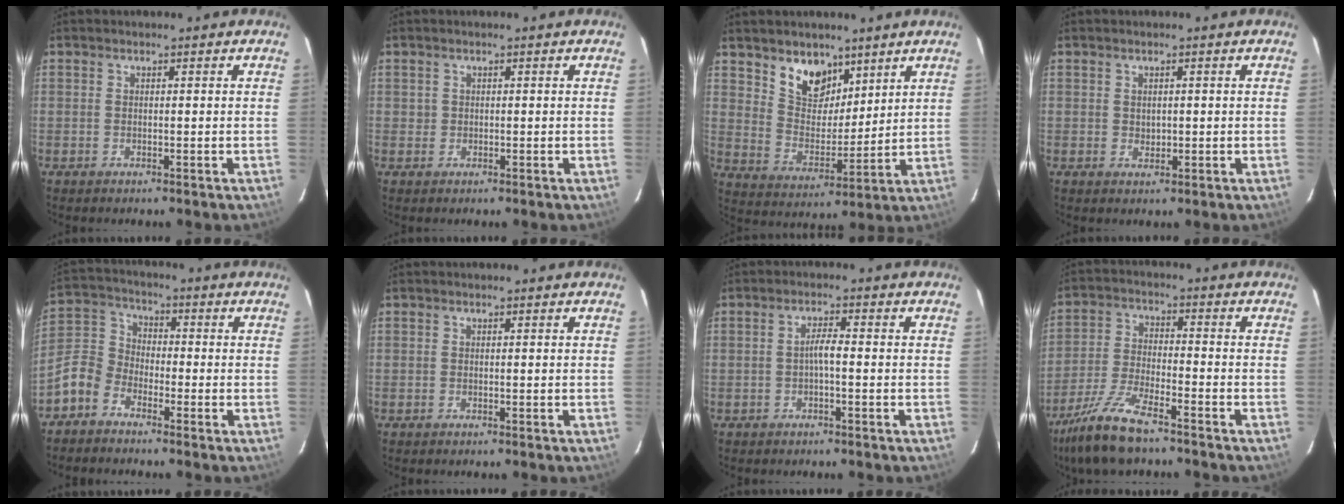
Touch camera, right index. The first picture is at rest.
{"total": 0.9, "force": [0.1, 0.9, 0.0], "torque": [0.003, 0.003, 0.003]}
{"total": 9.9, "force": [6.8, 5.9, 4.2], "torque": [-0.072, 0.000, 0.131]}
{"total": 1.4, "force": [0.3, 1.2, 0.5], "torque": [-0.005, 0.000, 0.008]}
{"total": 8.0, "force": [-5.1, 5.4, 3.0], "torque": [-0.075, 0.026, -0.119]}
{"total": 0.0}
{"total": 2.2, "force": [-0.7, 0.3, 2.1], "torque": [-0.041, 0.007, -0.012]}
{"total": 11.4, "force": [-8.8, 2.5, 6.8], "torque": [-0.150, -0.017, -0.172]}